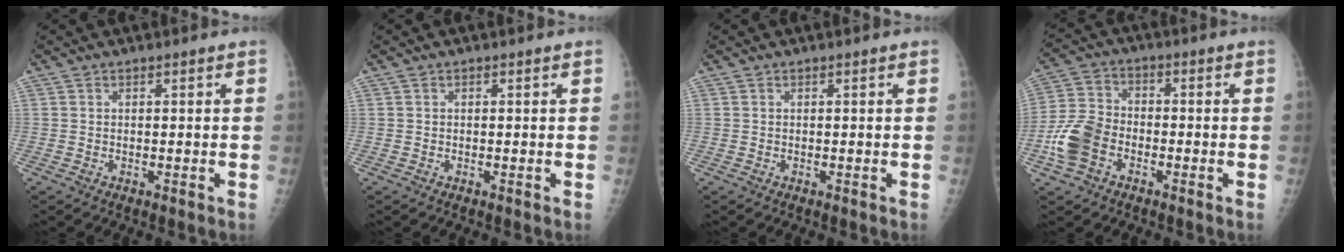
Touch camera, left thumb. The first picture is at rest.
{"total": 0.0}
{"total": 0.0}
{"total": 9.5, "force": [-3.5, 6.6, 5.8], "torque": [-0.121, 0.024, -0.073]}